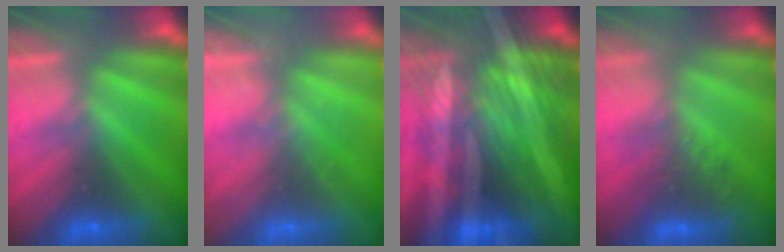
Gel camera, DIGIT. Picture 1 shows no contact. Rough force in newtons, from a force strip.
{"total": 1.8}
{"total": 7.1}
{"total": 2.7}